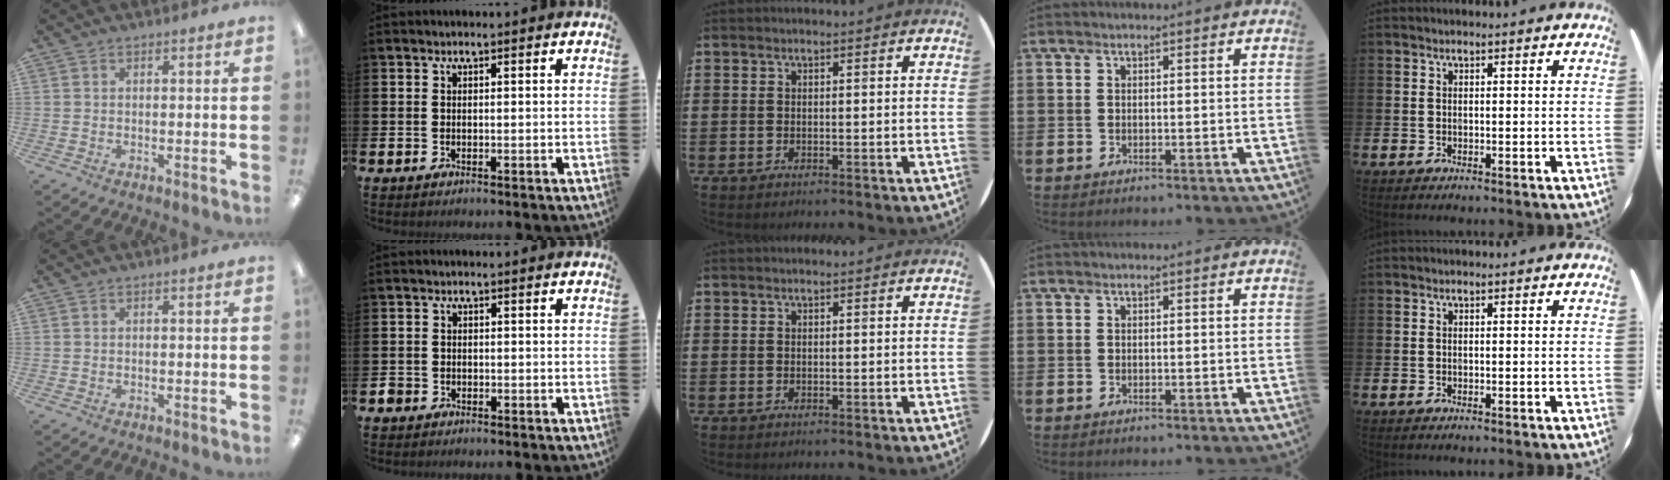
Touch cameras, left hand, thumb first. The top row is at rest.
{"index": {"total": 1.3, "force": [-1.0, 0.9, 0.1], "torque": [-0.003, 0.003, -0.023]}}